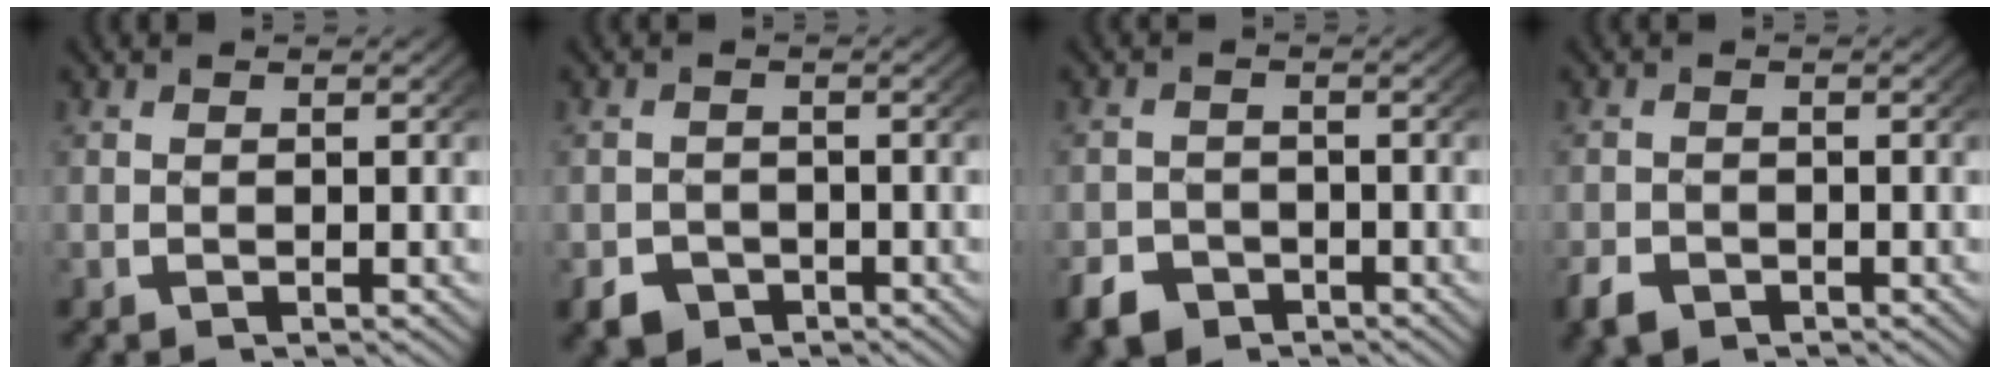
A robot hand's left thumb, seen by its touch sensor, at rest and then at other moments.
{"total": 4.1, "force": [-2.9, 2.6, 1.2], "torque": [-0.013, -0.020, -0.047]}
{"total": 4.8, "force": [-3.6, 2.9, 1.3], "torque": [-0.015, -0.019, -0.059]}
{"total": 2.6, "force": [-1.9, 1.6, 0.7], "torque": [-0.015, -0.013, -0.030]}